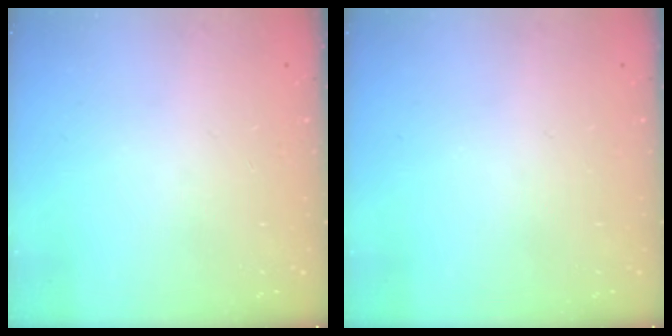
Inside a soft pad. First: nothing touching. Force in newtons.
{"total": 0.0}